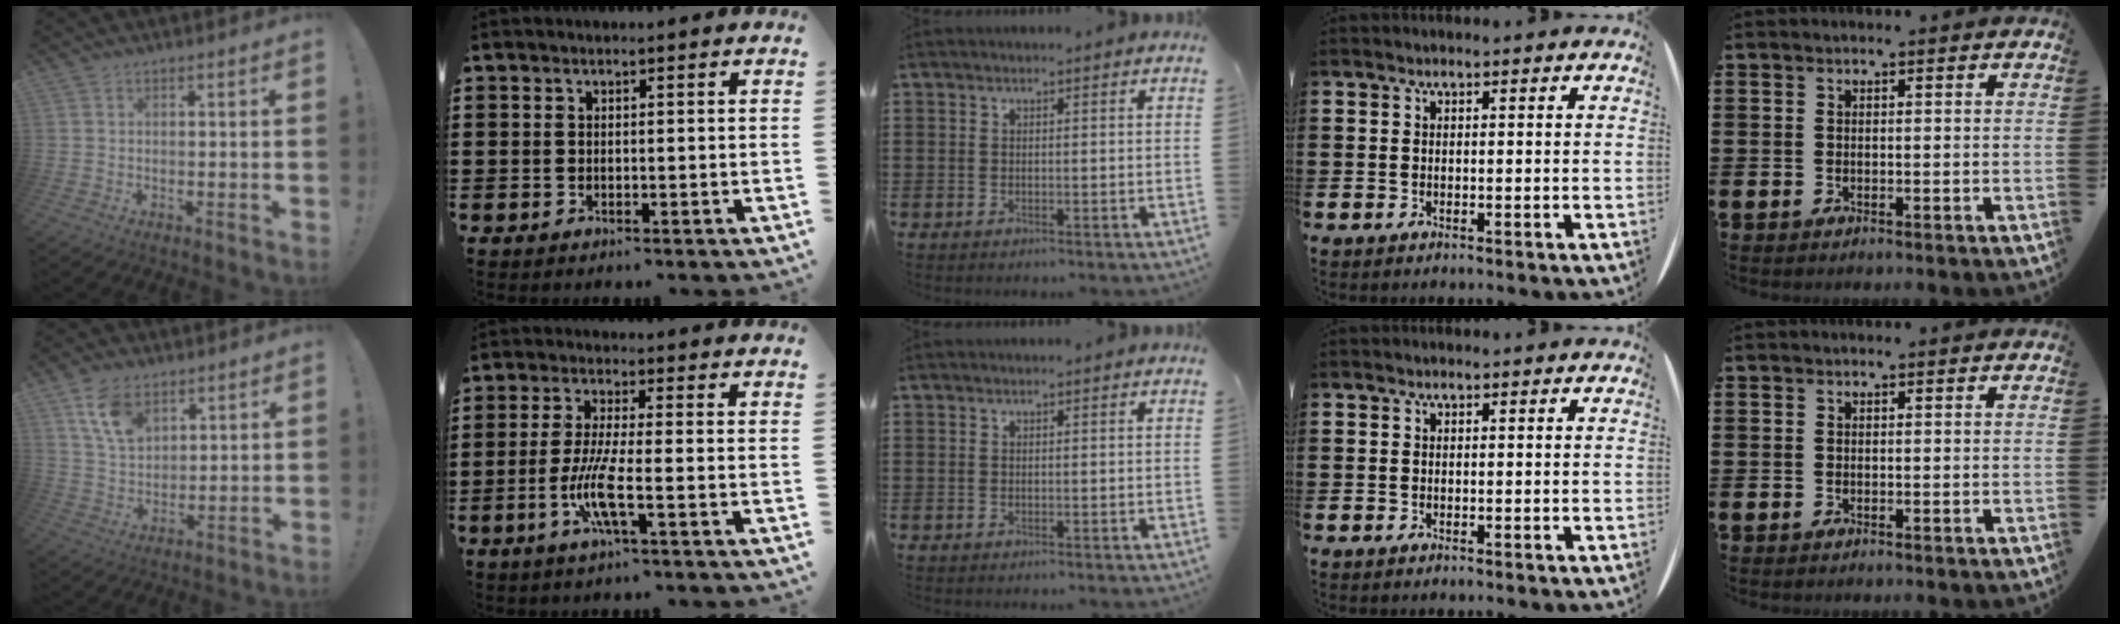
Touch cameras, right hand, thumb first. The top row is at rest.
{"thumb": {"total": 10.3, "force": [6.0, 6.6, 5.2], "torque": [-0.096, -0.017, 0.118]}, "index": {"total": 7.2, "force": [-2.3, 0.9, 6.8], "torque": [-0.147, -0.016, -0.050]}}